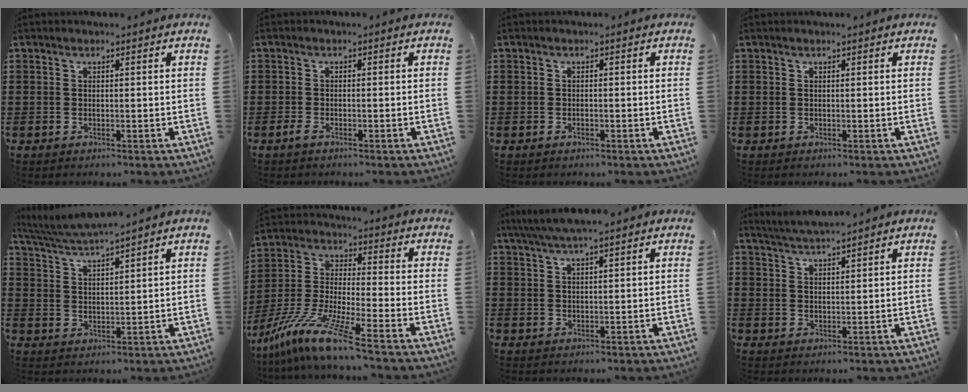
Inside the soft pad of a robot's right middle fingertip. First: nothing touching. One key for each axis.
{"total": 1.3, "fx": -1.0, "fy": 0.4, "fz": 0.7, "tx": -0.022, "ty": -0.006, "tz": -0.021}
{"total": 0.6, "fx": -0.4, "fy": 0.1, "fz": 0.4, "tx": -0.009, "ty": -0.005, "tz": -0.007}
{"total": 0.0}
{"total": 4.1, "fx": 3.9, "fy": 0.0, "fz": 1.4, "tx": -0.044, "ty": -0.015, "tz": 0.070}
{"total": 10.6, "fx": -8.5, "fy": -0.2, "fz": 6.3, "tx": -0.143, "ty": -0.008, "tz": -0.177}
{"total": 3.9, "fx": 3.1, "fy": 0.1, "fz": 2.5, "tx": -0.056, "ty": -0.001, "tz": 0.057}
{"total": 3.3, "fx": 3.3, "fy": -0.2, "fz": 0.6, "tx": -0.024, "ty": -0.007, "tz": 0.061}